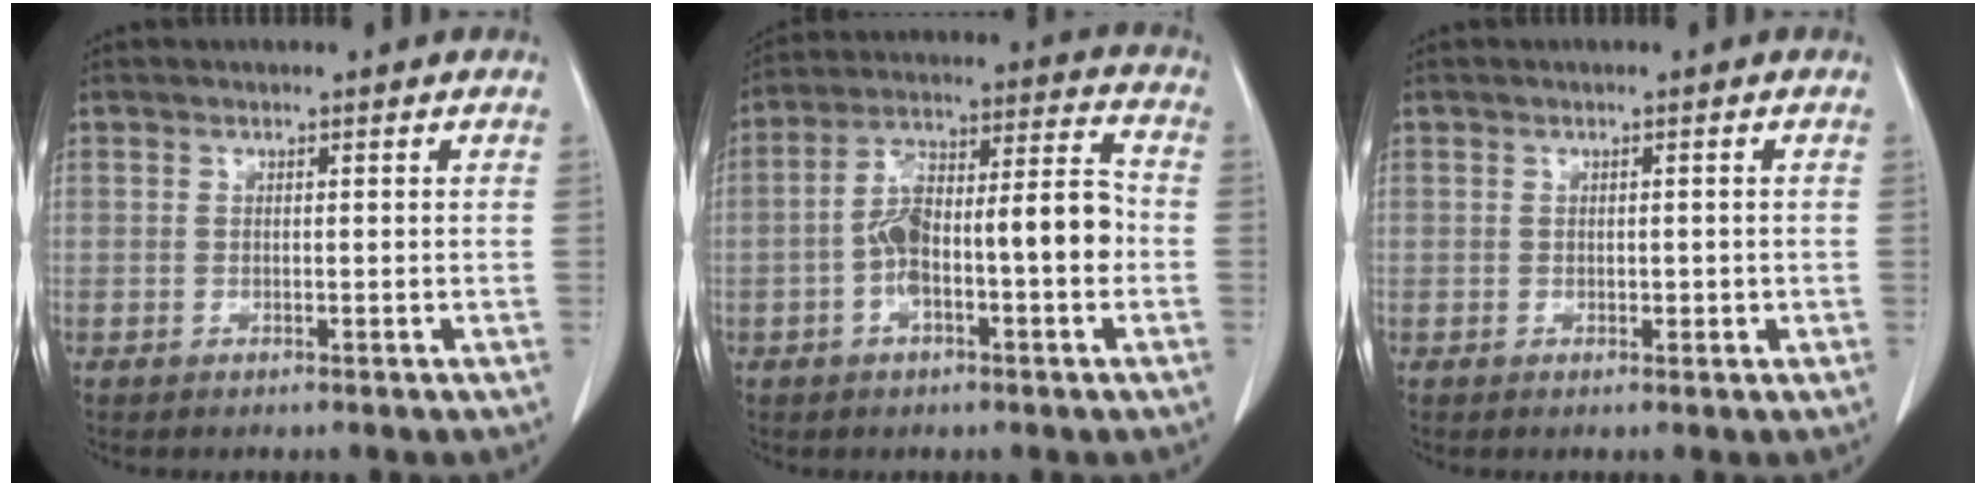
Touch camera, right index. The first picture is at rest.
{"total": 13.7, "force": [-2.5, 3.4, 13.0], "torque": [-0.228, 0.041, -0.041]}
{"total": 1.1, "force": [-0.1, 0.7, 0.8], "torque": [-0.010, -0.001, 0.000]}